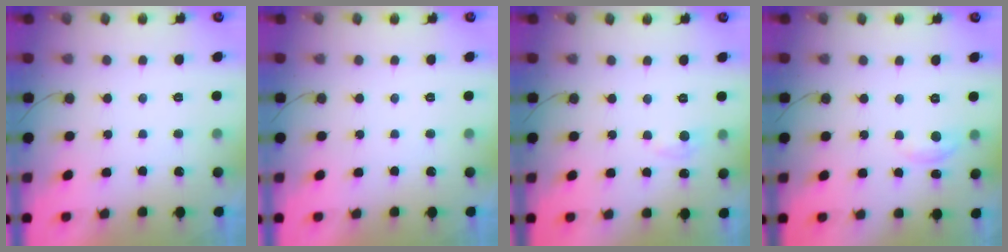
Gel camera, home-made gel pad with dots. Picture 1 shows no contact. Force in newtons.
{"total": 0.0}
{"total": 3.9, "press": 3.9, "slide": 0.5}
{"total": 2.9, "press": 2.9, "slide": 0.2}